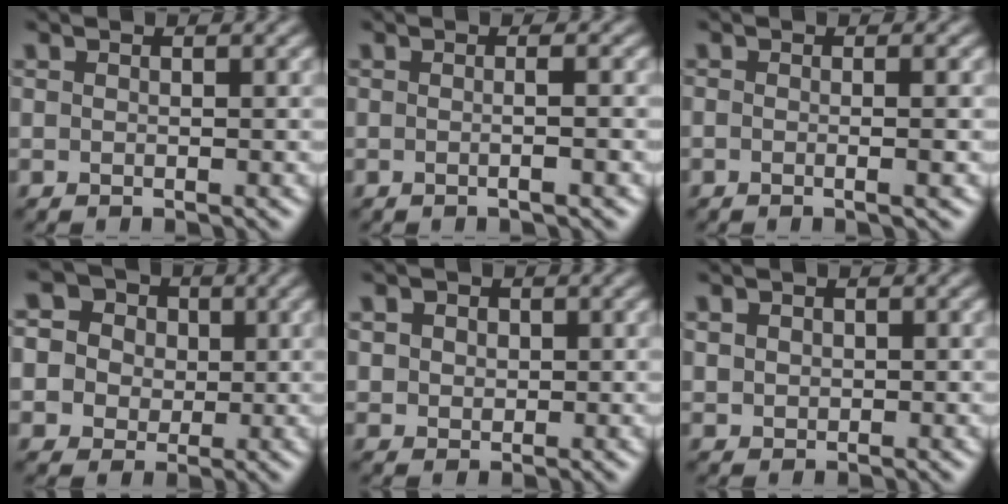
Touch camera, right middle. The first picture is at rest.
{"total": 2.4, "force": [0.0, 0.9, 2.2], "torque": [-0.009, -0.004, -0.017]}
{"total": 2.8, "force": [0.1, 1.3, 2.4], "torque": [0.000, 0.006, -0.022]}
{"total": 8.9, "force": [3.0, 7.7, 3.5], "torque": [-0.076, 0.031, 0.031]}
{"total": 3.0, "force": [1.4, 2.3, 1.3], "torque": [-0.033, 0.007, 0.026]}
{"total": 1.1, "force": [0.3, 1.0, 0.4], "torque": [-0.004, -0.003, 0.010]}